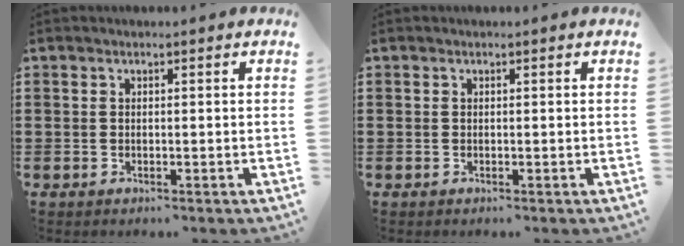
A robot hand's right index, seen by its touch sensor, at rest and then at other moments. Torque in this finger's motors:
{"motor_torque": [0.04, 0.00, 0.01, 0.00]}